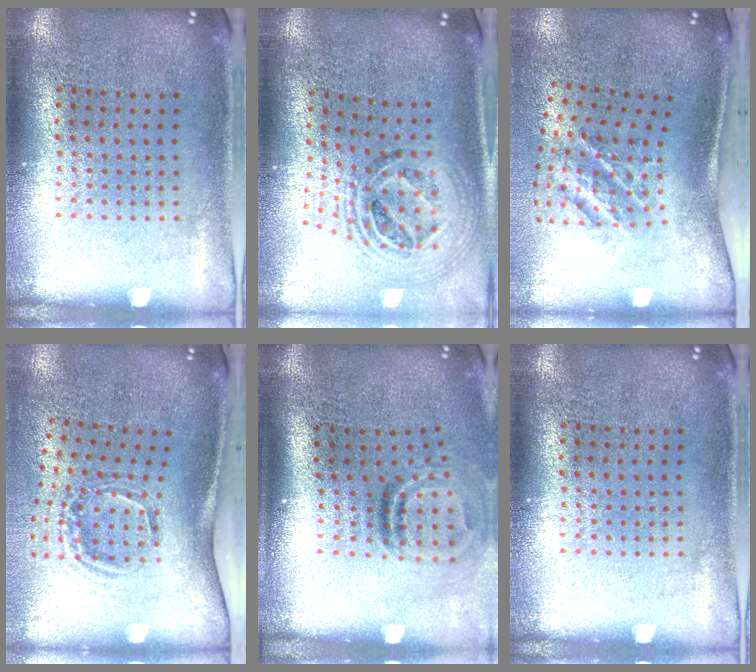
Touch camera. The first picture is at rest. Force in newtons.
{"total": 1.7, "press": 1.4, "slide": 0.9}
{"total": 2.0, "press": 1.2, "slide": 1.5}
{"total": 2.1, "press": 1.3, "slide": 1.6}
{"total": 1.9, "press": 1.1, "slide": 1.5}
{"total": 0.0}